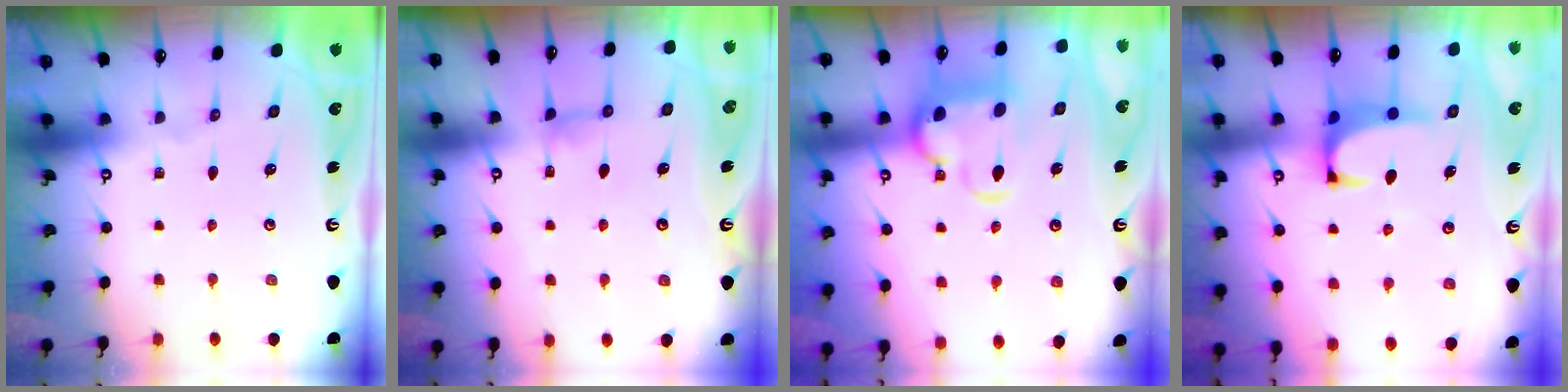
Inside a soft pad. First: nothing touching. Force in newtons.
{"total": 1.3, "press": 1.2, "slide": 0.4}
{"total": 7.3, "press": 7.0, "slide": 1.8}
{"total": 1.6, "press": 1.5, "slide": 0.5}